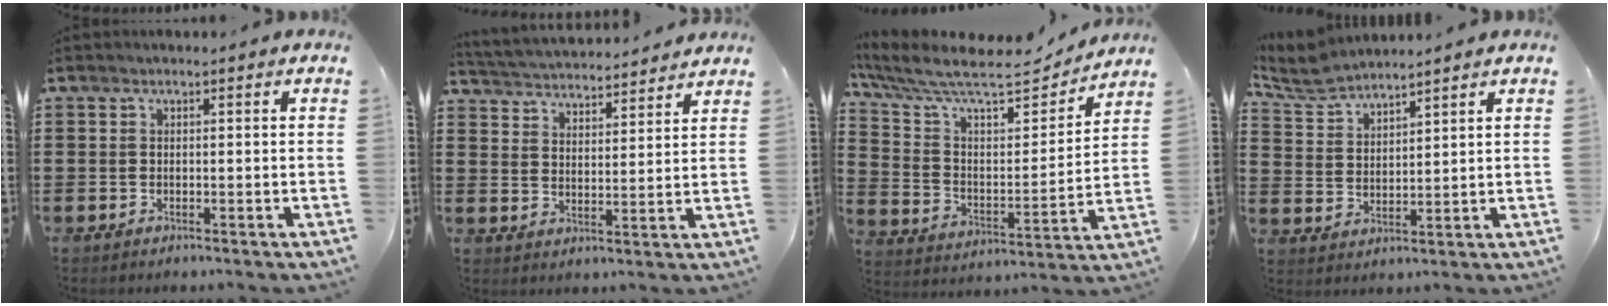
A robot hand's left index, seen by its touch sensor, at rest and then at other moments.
{"total": 3.7, "force": [3.7, 0.1, -0.2], "torque": [-0.018, -0.026, 0.061]}
{"total": 10.4, "force": [8.6, 1.9, 5.6], "torque": [-0.141, -0.056, 0.143]}
{"total": 5.2, "force": [5.0, 0.8, 1.2], "torque": [-0.043, -0.017, 0.091]}